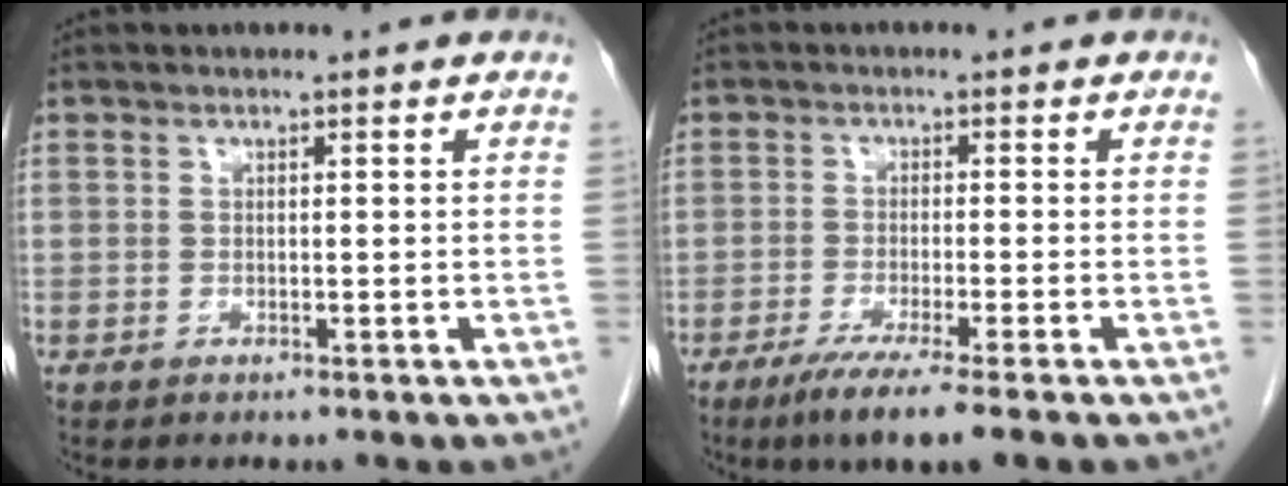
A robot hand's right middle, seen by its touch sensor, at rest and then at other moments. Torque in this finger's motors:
{"motor_torque": [1.06, -0.95, 0.10, 0.10]}